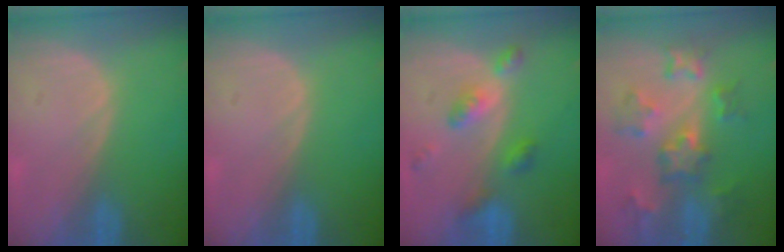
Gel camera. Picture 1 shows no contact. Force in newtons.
{"total": 0.0}
{"total": 5.9, "press": 5.1, "slide": 2.9}
{"total": 8.8, "press": 7.9, "slide": 3.8}